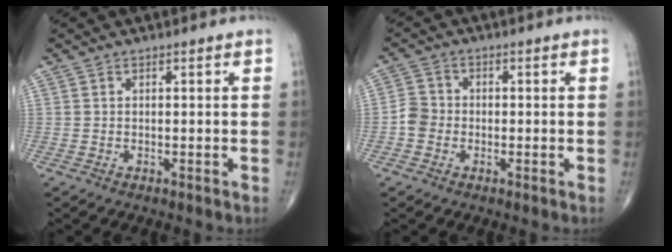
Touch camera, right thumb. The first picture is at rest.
{"total": 3.5, "force": [-1.1, 3.0, 1.3], "torque": [-0.013, 0.010, -0.030]}